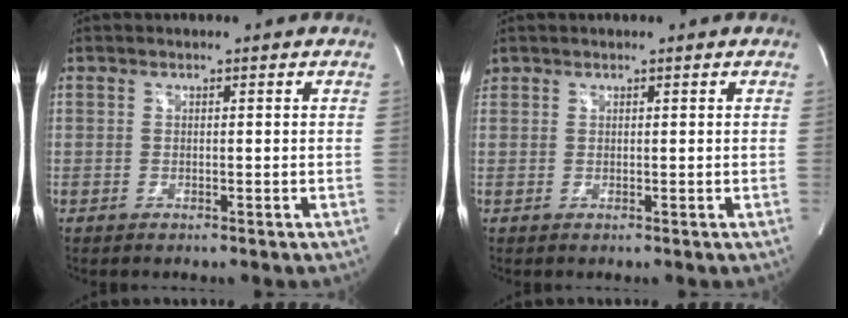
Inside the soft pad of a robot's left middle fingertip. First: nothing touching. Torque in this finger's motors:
{"motor_torque": [0.18, -0.17, 0.18, 0.00]}